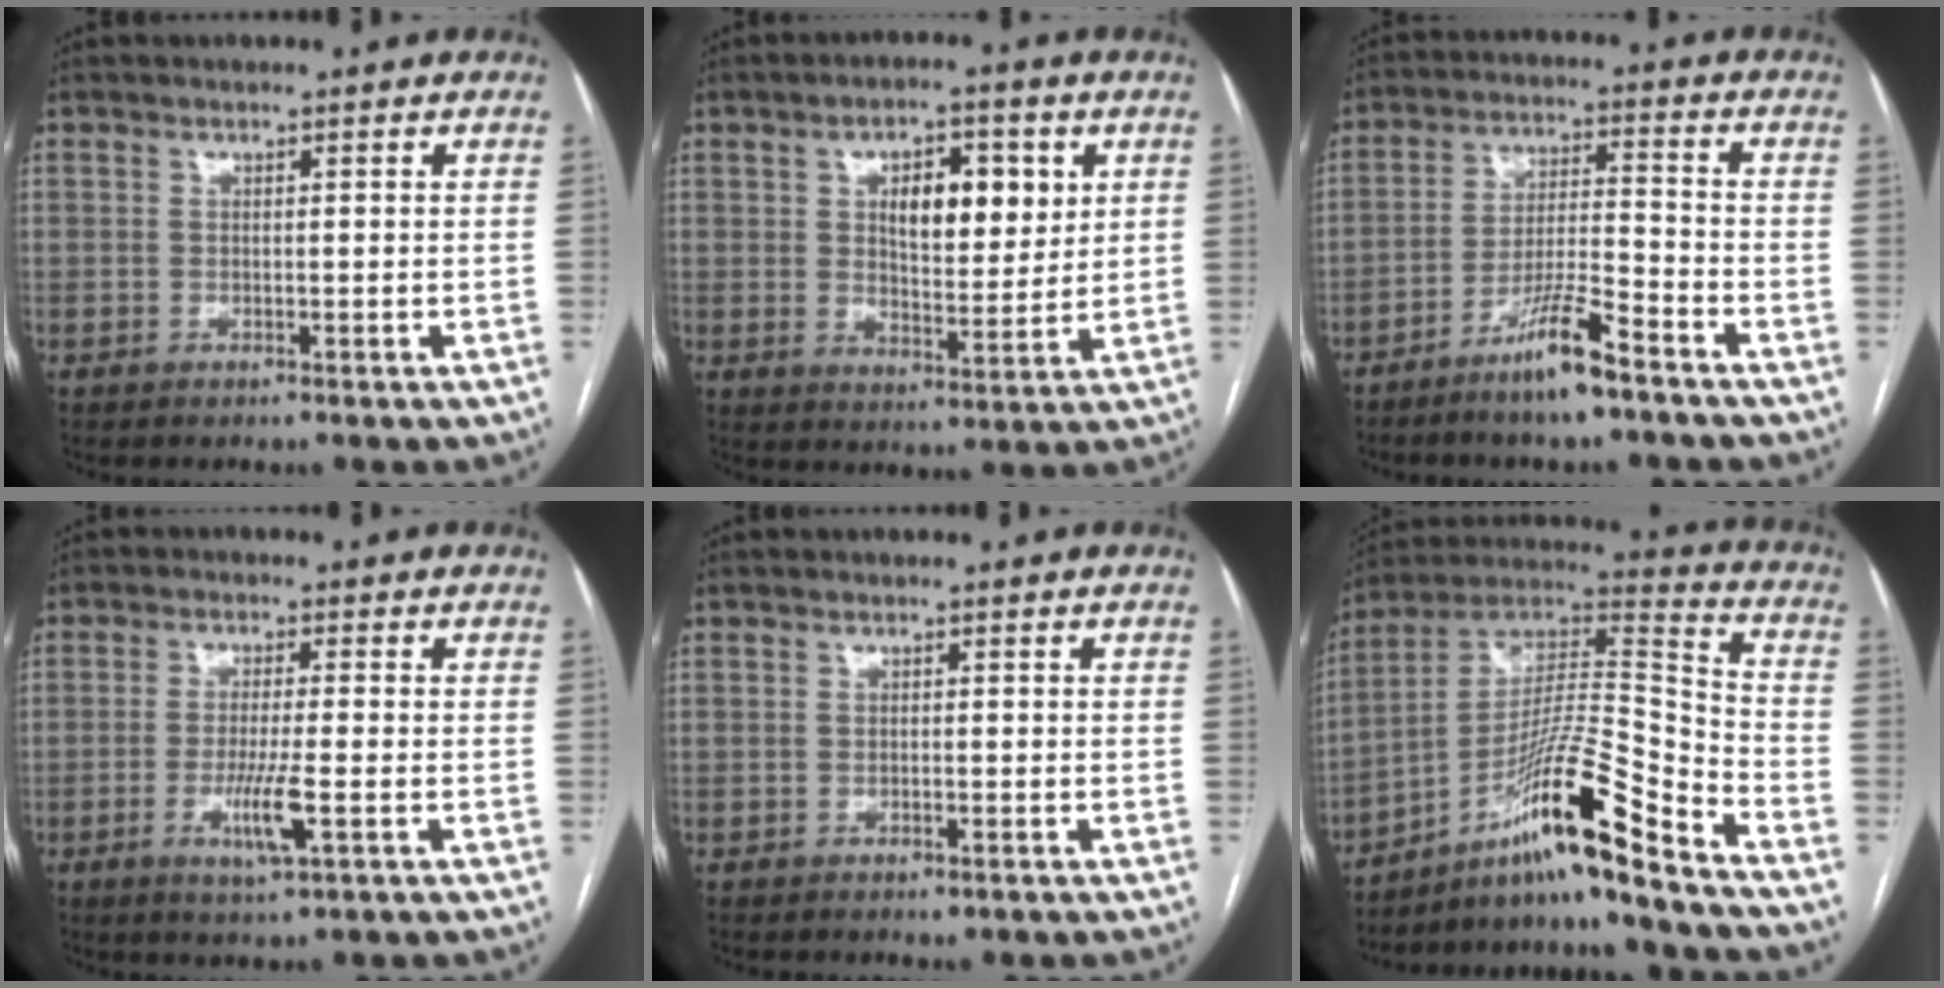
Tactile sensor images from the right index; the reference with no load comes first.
{"total": 9.3, "force": [2.9, 4.0, 7.9], "torque": [-0.120, 0.007, 0.050]}
{"total": 8.6, "force": [-6.1, 0.3, 6.0], "torque": [-0.113, -0.010, -0.116]}
{"total": 5.6, "force": [-1.9, 0.1, 5.3], "torque": [-0.104, -0.011, -0.032]}
{"total": 1.1, "force": [-0.7, 0.4, 0.7], "torque": [-0.011, -0.001, -0.006]}
{"total": 16.7, "force": [-11.7, -1.0, 11.8], "torque": [-0.220, 0.021, -0.203]}